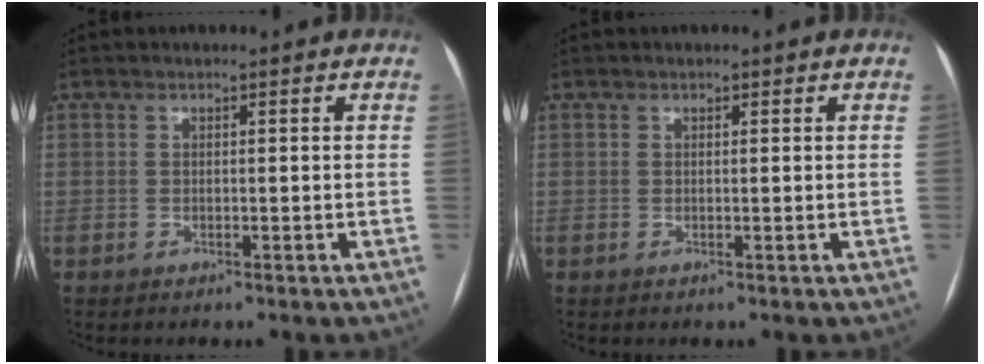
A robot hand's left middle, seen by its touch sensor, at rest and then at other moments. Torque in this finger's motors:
{"motor_torque": [-0.05, 0.06, 0.02, -0.01]}